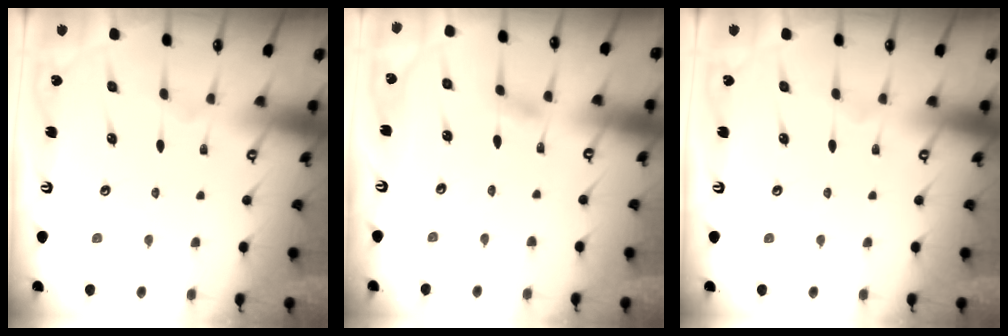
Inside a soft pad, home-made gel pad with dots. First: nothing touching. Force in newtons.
{"total": 2.8, "press": 2.8, "slide": 0.4}
{"total": 0.0}